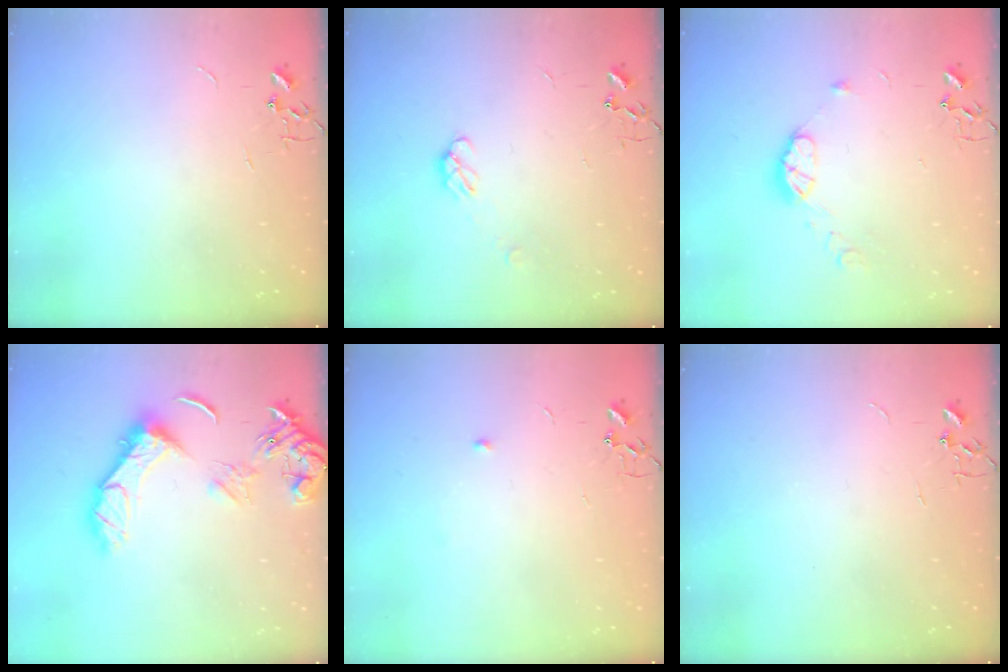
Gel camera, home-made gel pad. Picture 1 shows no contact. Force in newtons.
{"total": 5.4, "press": 5.3, "slide": 0.8}
{"total": 8.5, "press": 8.5, "slide": 0.4}
{"total": 14.8, "press": 14.7, "slide": 1.5}
{"total": 3.8, "press": 3.7, "slide": 0.9}
{"total": 0.0}